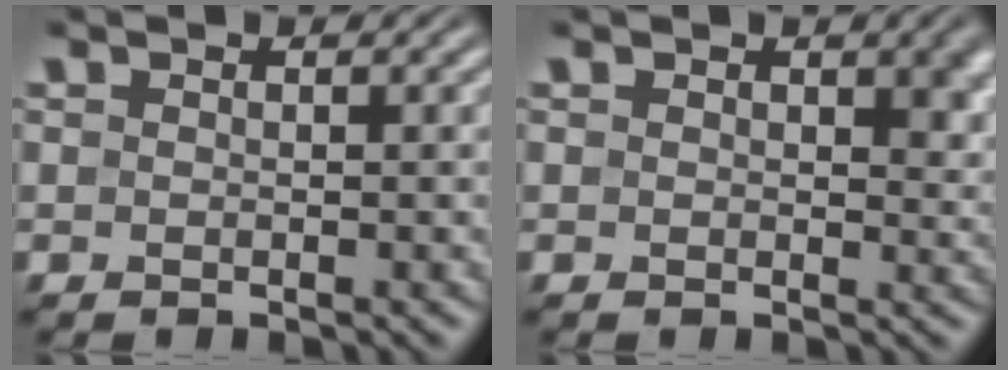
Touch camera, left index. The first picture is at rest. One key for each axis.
{"total": 3.3, "fx": 1.0, "fy": 1.9, "fz": 2.5, "tx": -0.026, "ty": -0.002, "tz": 0.012}